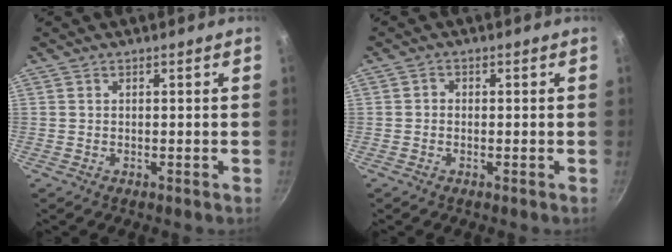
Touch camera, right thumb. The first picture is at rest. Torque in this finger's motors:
{"motor_torque": [-0.16, -0.08, -0.16, 0.03, -0.06]}